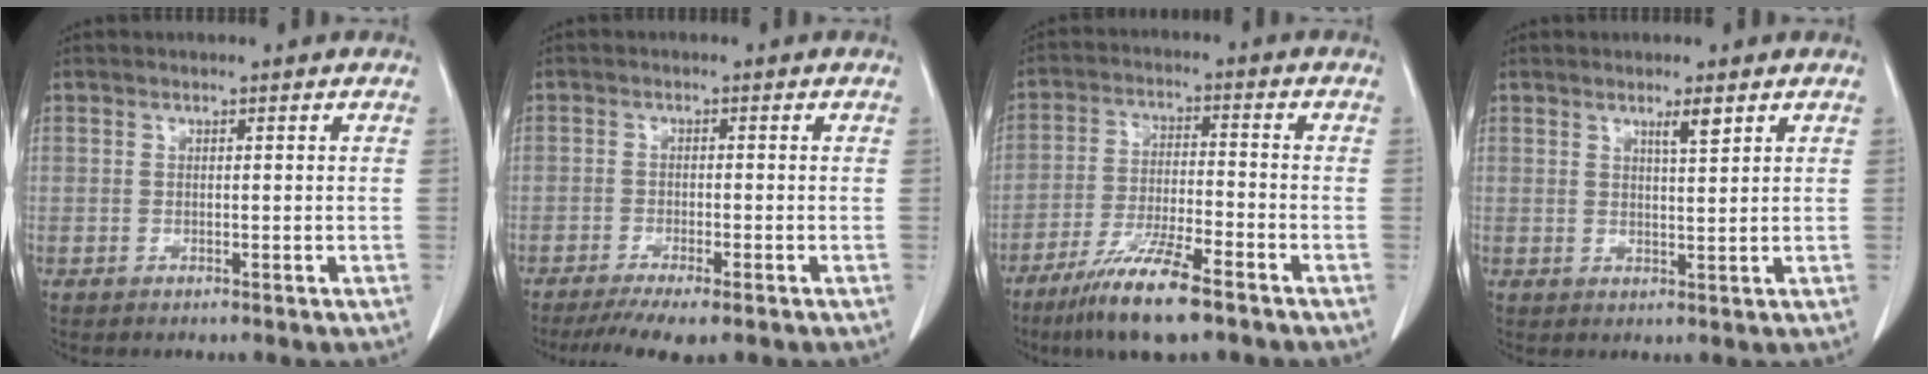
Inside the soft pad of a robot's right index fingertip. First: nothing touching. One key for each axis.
{"total": 6.5, "fx": -4.8, "fy": 1.0, "fz": 4.2, "tx": -0.064, "ty": -0.014, "tz": -0.077}
{"total": 11.0, "fx": -7.5, "fy": 1.2, "fz": 7.9, "tx": -0.152, "ty": -0.028, "tz": -0.136}
{"total": 2.5, "fx": 1.6, "fy": 0.1, "fz": 1.9, "tx": -0.036, "ty": -0.003, "tz": 0.028}